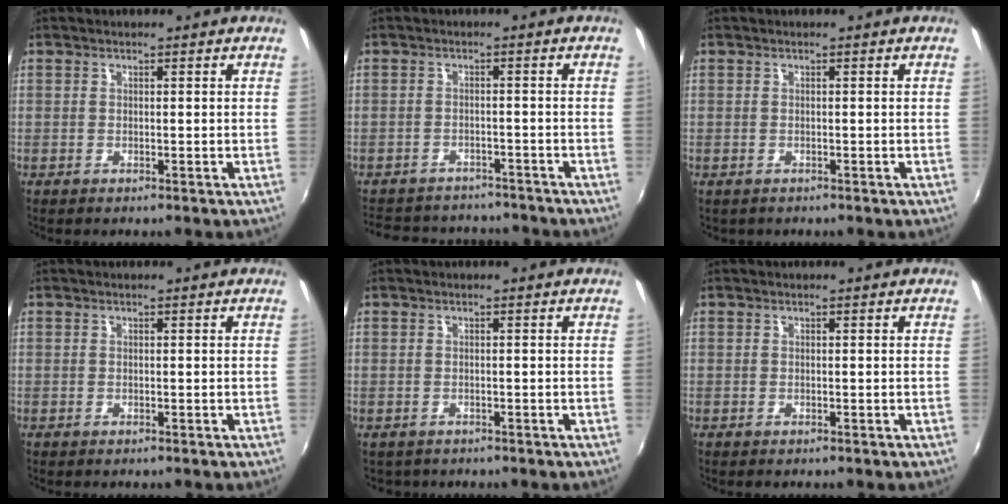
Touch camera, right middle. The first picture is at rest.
{"total": 13.5, "force": [-11.8, 5.2, 4.1], "torque": [-0.103, 0.016, -0.163]}
{"total": 0.5, "force": [-0.3, 0.4, 0.0], "torque": [-0.002, -0.003, -0.005]}
{"total": 0.0}
{"total": 1.3, "force": [-0.9, 1.0, 0.2], "torque": [-0.009, -0.003, -0.012]}
{"total": 0.0}